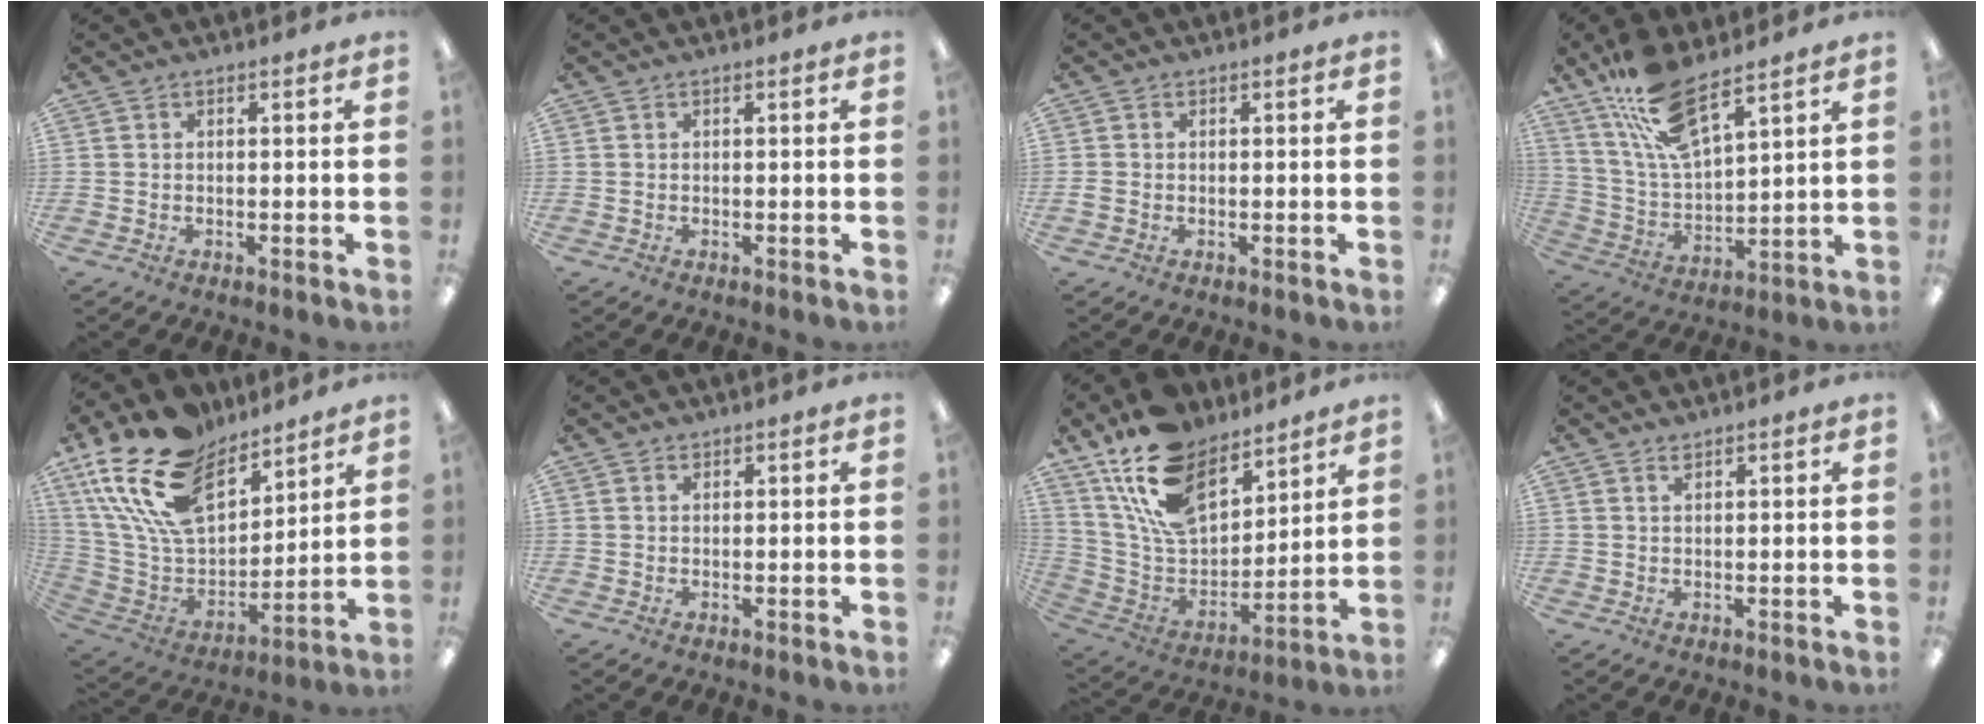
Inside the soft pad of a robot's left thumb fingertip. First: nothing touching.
{"total": 0.0}
{"total": 0.9, "force": [-0.2, 0.7, 0.4], "torque": [-0.008, 0.003, -0.004]}
{"total": 14.9, "force": [10.6, 4.9, 9.1], "torque": [-0.188, -0.043, 0.190]}
{"total": 22.7, "force": [14.8, 12.2, 12.0], "torque": [-0.265, -0.083, 0.272]}
{"total": 0.8, "force": [0.6, 0.5, 0.2], "torque": [-0.005, 0.001, 0.012]}
{"total": 19.4, "force": [13.3, 10.5, 9.5], "torque": [-0.198, -0.065, 0.250]}
{"total": 1.2, "force": [1.0, 0.3, 0.5], "torque": [-0.012, 0.000, 0.019]}